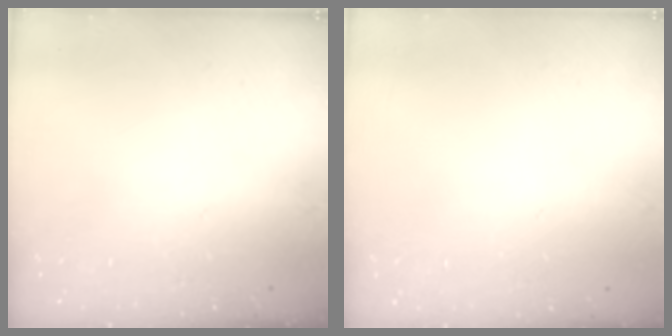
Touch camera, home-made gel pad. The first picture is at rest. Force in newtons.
{"total": 0.0}